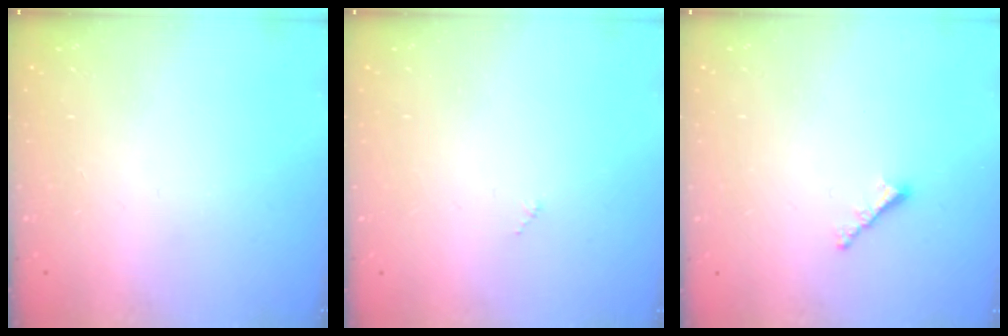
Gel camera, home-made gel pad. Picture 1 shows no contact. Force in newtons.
{"total": 1.5, "press": 1.5, "slide": 0.2}
{"total": 2.4, "press": 2.4, "slide": 0.5}